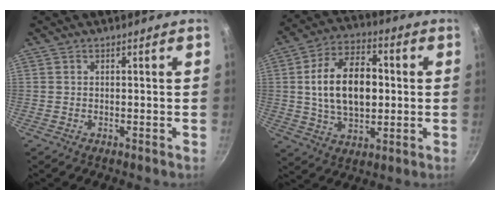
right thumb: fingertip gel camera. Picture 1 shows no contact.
{"total": 16.4, "force": [1.3, 9.8, 13.0], "torque": [-0.203, 0.014, 0.020]}